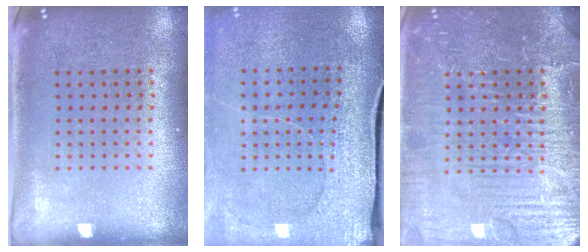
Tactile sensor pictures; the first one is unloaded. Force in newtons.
{"total": 3.0, "press": 2.8, "slide": 1.1}
{"total": 6.0, "press": 5.9, "slide": 0.7}